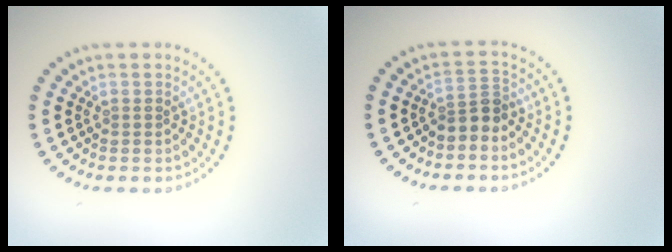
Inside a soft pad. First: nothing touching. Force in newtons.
{"total": 2.3, "press": 1.9, "slide": 1.4}